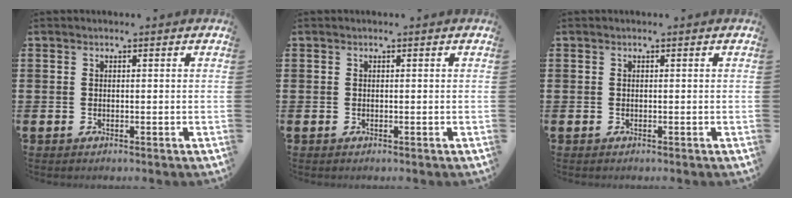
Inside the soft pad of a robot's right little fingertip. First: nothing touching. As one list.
[{"total": 0.0}, {"total": 0.0}]